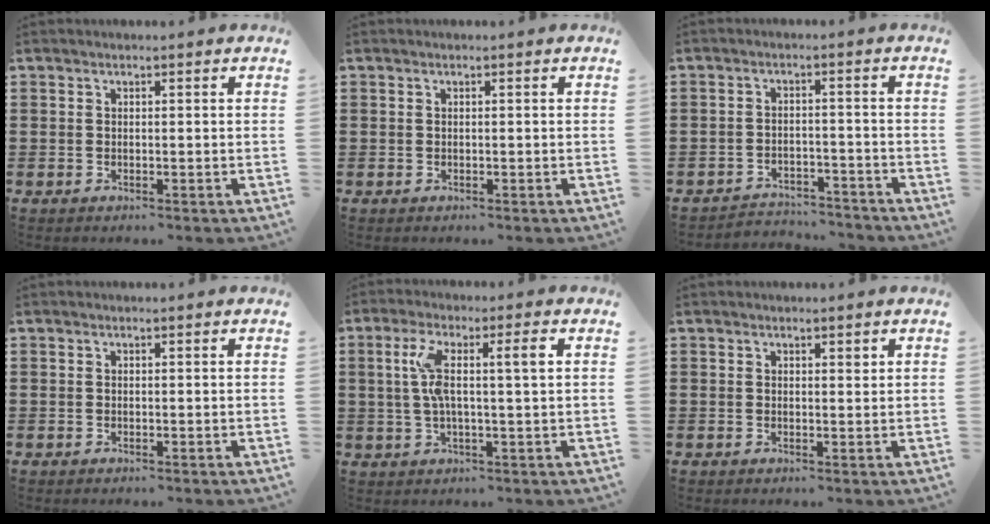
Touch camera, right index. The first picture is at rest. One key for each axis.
{"total": 0.0}
{"total": 3.5, "fx": -3.4, "fy": 0.7, "fz": 0.1, "tx": -0.008, "ty": 0.002, "tz": -0.073}
{"total": 0.0}
{"total": 6.7, "fx": 1.3, "fy": 0.8, "fz": 6.5, "tx": -0.133, "ty": -0.001, "tz": 0.014}
{"total": 0.8, "fx": 0.6, "fy": 0.4, "fz": 0.4, "tx": 0.000, "ty": 0.000, "tz": 0.009}